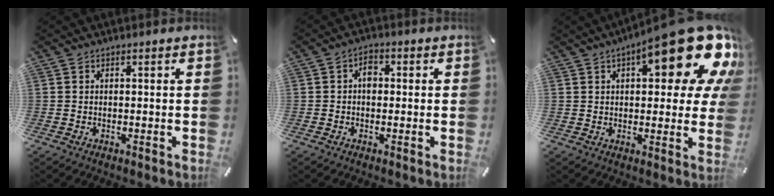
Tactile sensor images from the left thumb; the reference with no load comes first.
{"total": 3.1, "force": [0.0, 2.2, 2.1], "torque": [-0.026, 0.003, -0.005]}
{"total": 21.7, "force": [10.3, 8.7, 17.0], "torque": [-0.219, -0.059, 0.166]}